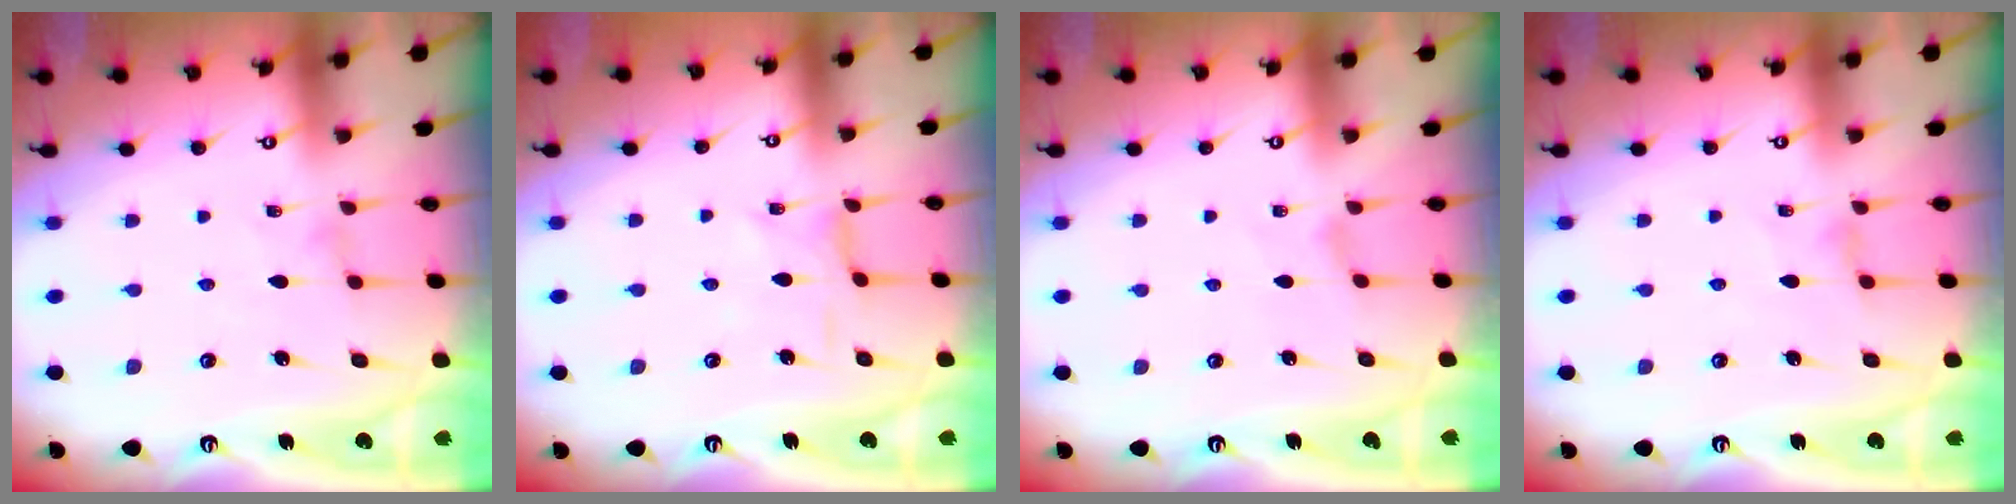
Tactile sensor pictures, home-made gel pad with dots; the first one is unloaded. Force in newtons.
{"total": 1.3, "press": 1.2, "slide": 0.1}
{"total": 0.0}
{"total": 2.0, "press": 2.0, "slide": 0.4}